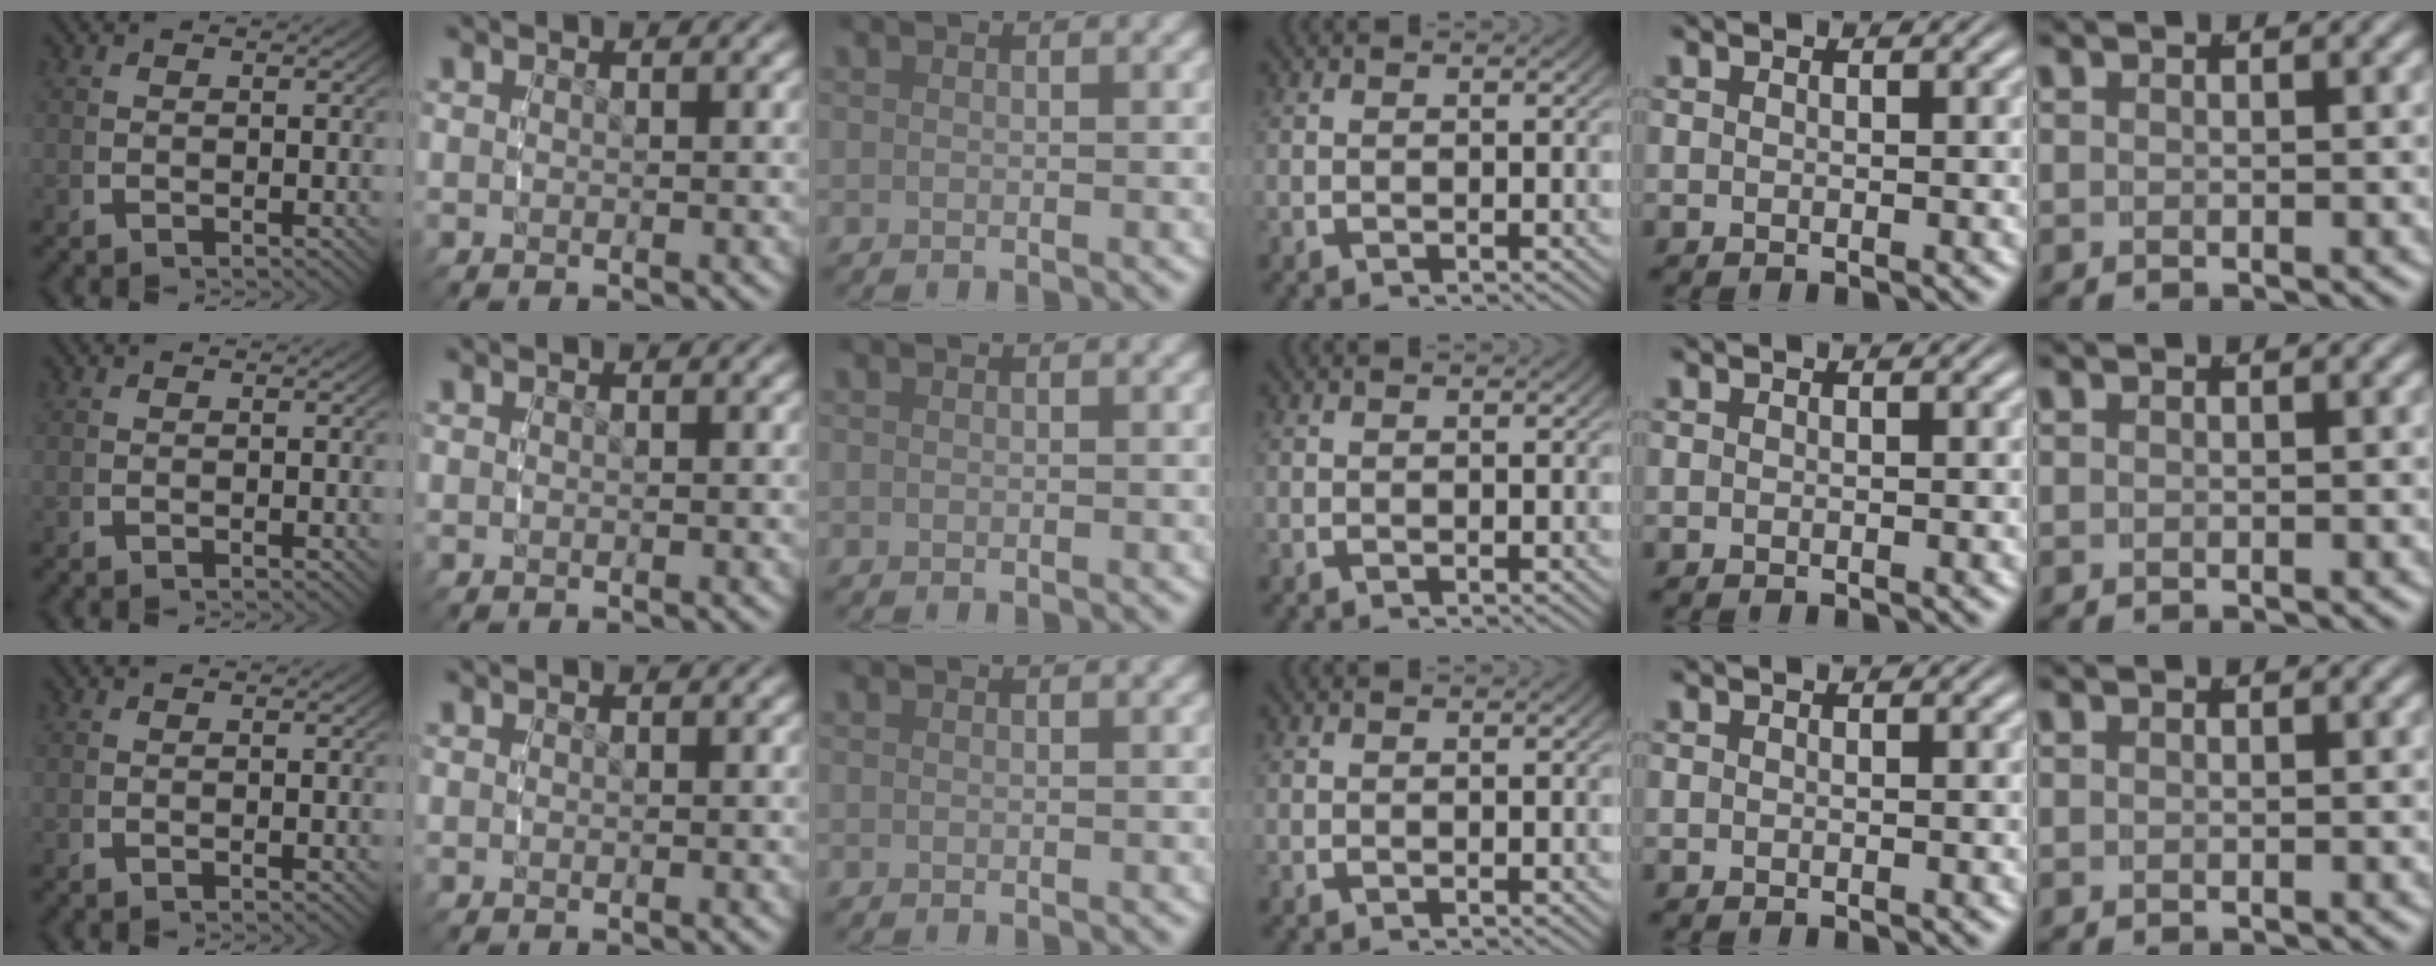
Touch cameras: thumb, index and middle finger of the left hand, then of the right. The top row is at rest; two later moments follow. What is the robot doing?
{"motion": "reach", "object": "jar lid"}